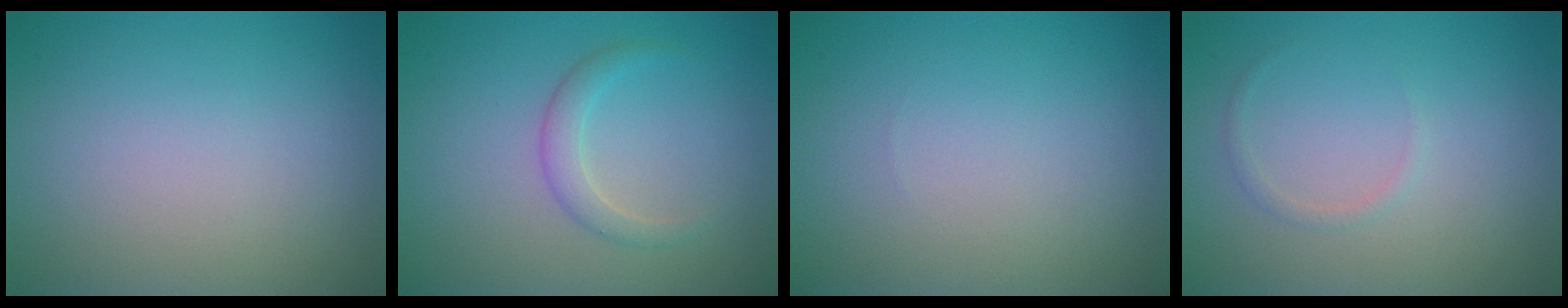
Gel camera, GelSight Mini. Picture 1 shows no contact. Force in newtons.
{"total": 1.7, "press": 1.7, "slide": 0.0}
{"total": 0.0}
{"total": 0.7, "press": 0.7, "slide": 0.0}